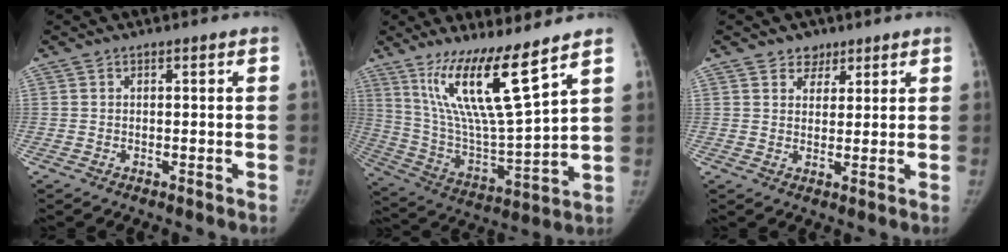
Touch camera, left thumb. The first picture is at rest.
{"total": 17.6, "force": [11.2, 1.8, 13.4], "torque": [-0.234, -0.072, 0.216]}
{"total": 3.5, "force": [2.4, 2.5, 0.5], "torque": [0.017, -0.014, 0.034]}